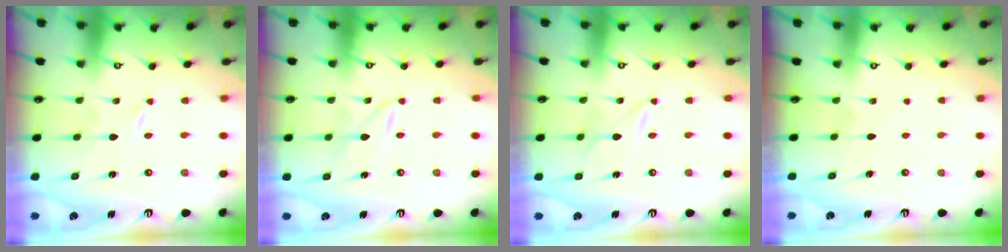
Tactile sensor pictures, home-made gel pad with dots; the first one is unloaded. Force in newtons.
{"total": 2.9, "press": 2.9, "slide": 0.3}
{"total": 2.8, "press": 2.8, "slide": 0.4}
{"total": 3.9, "press": 3.9, "slide": 0.4}